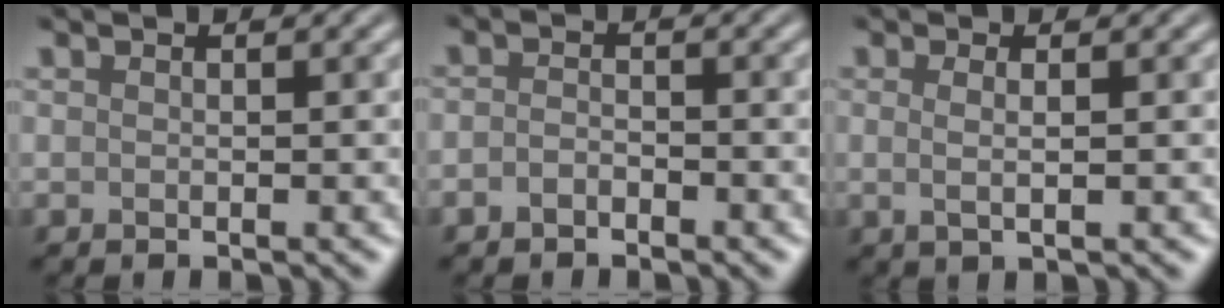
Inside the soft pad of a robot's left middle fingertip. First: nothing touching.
{"total": 1.3, "force": [-0.9, 0.7, 0.6], "torque": [-0.011, 0.002, -0.020]}
{"total": 1.6, "force": [0.2, 0.5, 1.5], "torque": [-0.025, -0.003, 0.000]}